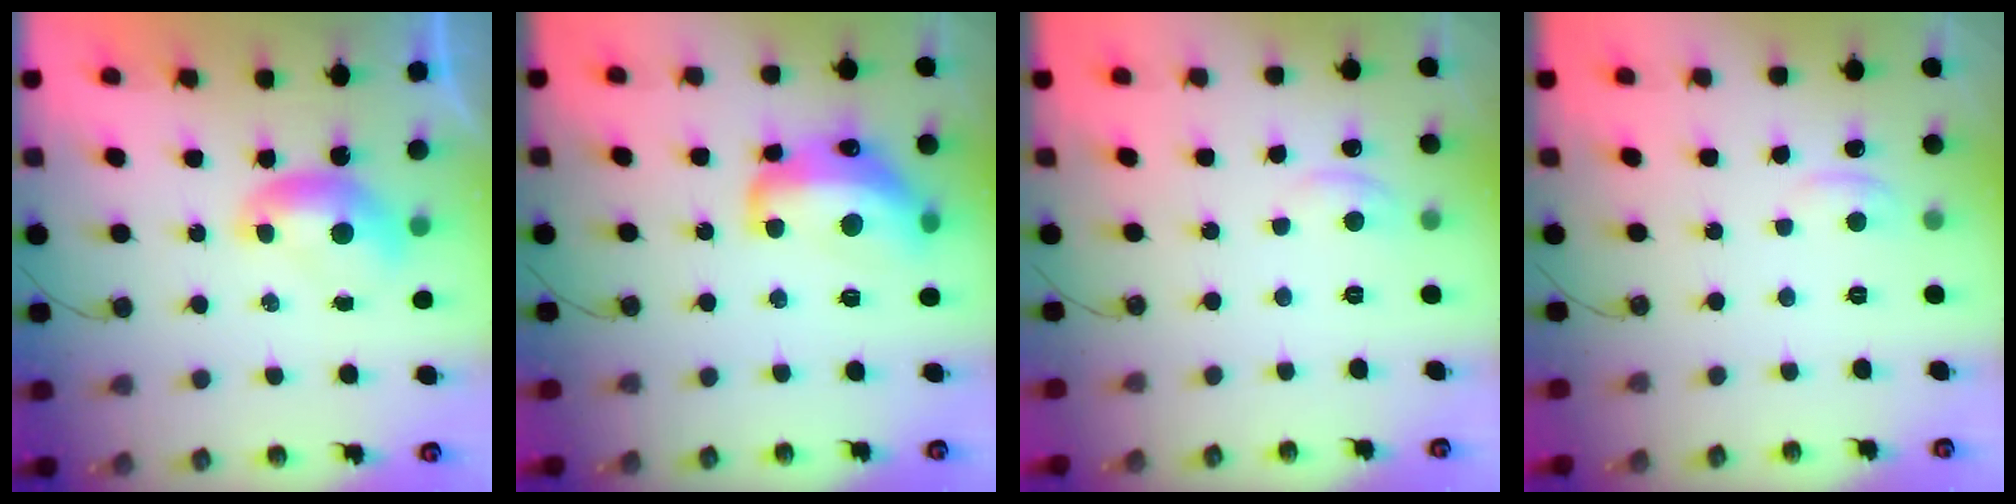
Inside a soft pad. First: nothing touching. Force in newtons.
{"total": 11.4, "press": 11.3, "slide": 1.1}
{"total": 0.9, "press": 0.6, "slide": 0.7}
{"total": 0.8, "press": 0.0, "slide": 0.8}